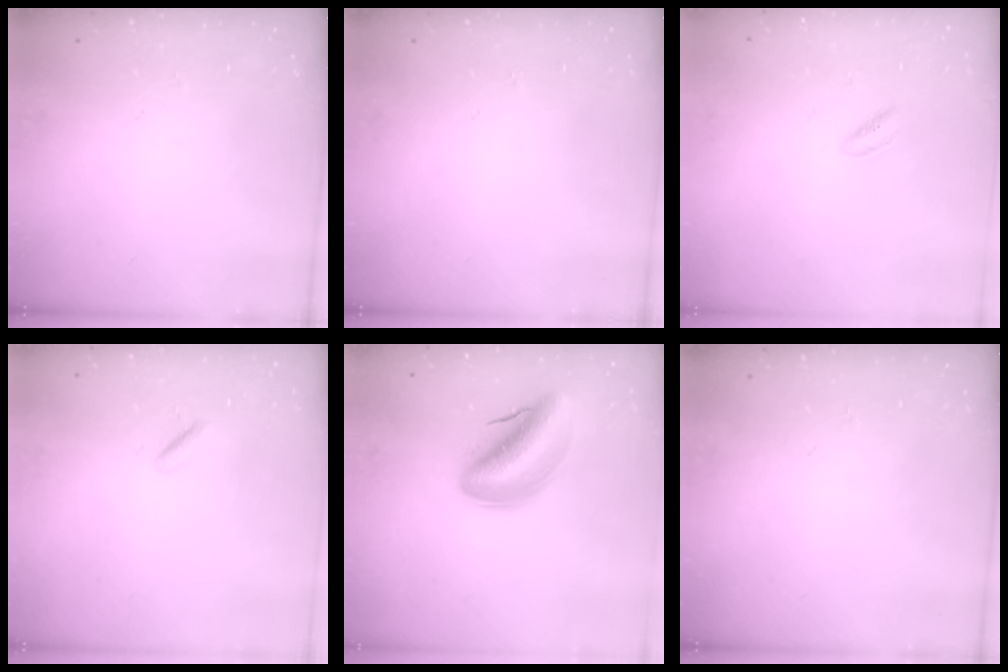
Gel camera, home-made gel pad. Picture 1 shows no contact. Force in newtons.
{"total": 0.0}
{"total": 2.5, "press": 2.4, "slide": 0.7}
{"total": 1.1, "press": 0.9, "slide": 0.7}
{"total": 8.6, "press": 8.1, "slide": 2.8}
{"total": 0.0}